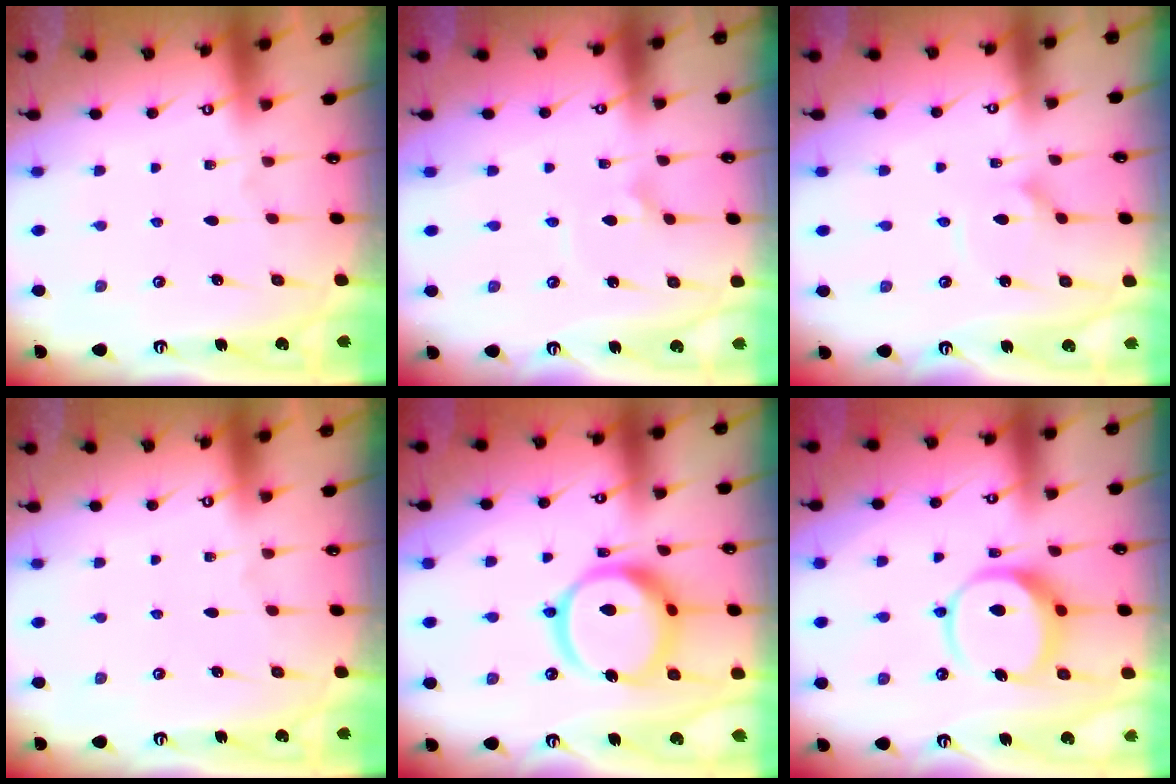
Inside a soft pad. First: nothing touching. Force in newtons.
{"total": 2.4, "press": 2.4, "slide": 0.2}
{"total": 3.3, "press": 3.3, "slide": 0.2}
{"total": 0.0}
{"total": 17.4, "press": 17.3, "slide": 2.0}
{"total": 10.8, "press": 10.7, "slide": 1.4}